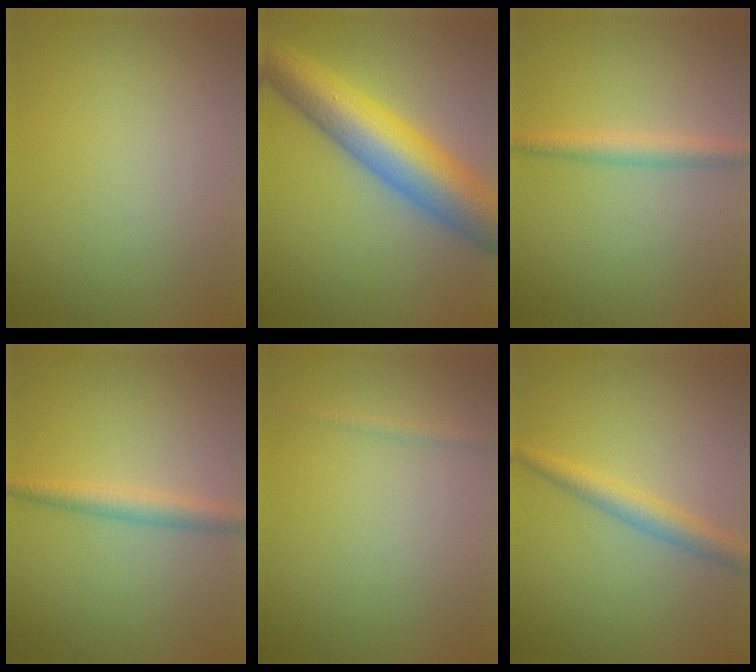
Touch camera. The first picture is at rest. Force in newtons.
{"total": 9.9, "press": 9.9, "slide": 0.3}
{"total": 2.1, "press": 2.1, "slide": 0.0}
{"total": 2.3, "press": 2.3, "slide": 0.0}
{"total": 0.8, "press": 0.8, "slide": 0.0}
{"total": 2.5, "press": 2.5, "slide": 0.1}